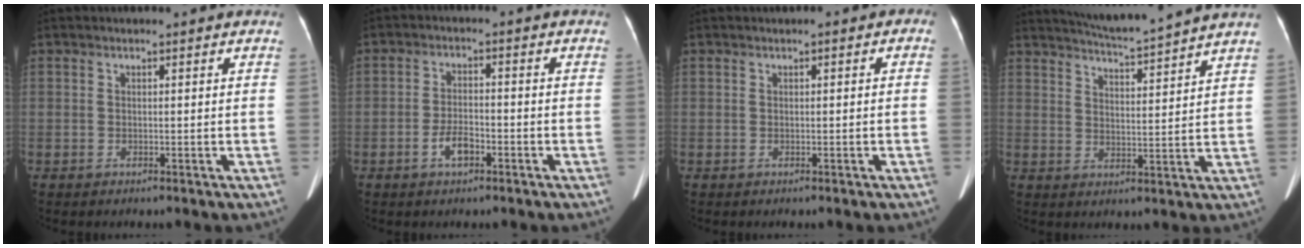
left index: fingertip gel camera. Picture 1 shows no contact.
{"total": 3.7, "force": [-2.0, 1.6, 2.7], "torque": [-0.054, 0.004, -0.037]}
{"total": 0.7, "force": [-0.1, 0.5, 0.5], "torque": [0.002, 0.007, -0.005]}
{"total": 11.1, "force": [10.3, -1.4, 3.9], "torque": [-0.073, 0.002, 0.149]}